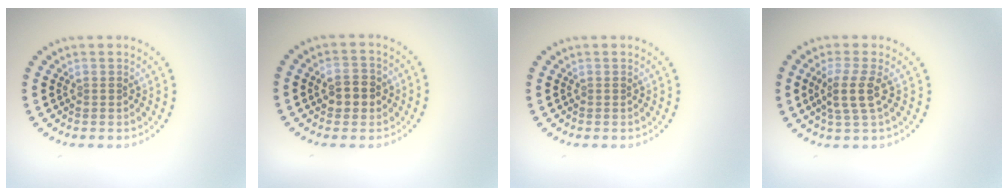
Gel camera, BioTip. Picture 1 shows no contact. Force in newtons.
{"total": 2.5, "press": 2.5, "slide": 0.2}
{"total": 0.0}
{"total": 2.8, "press": 2.3, "slide": 1.6}